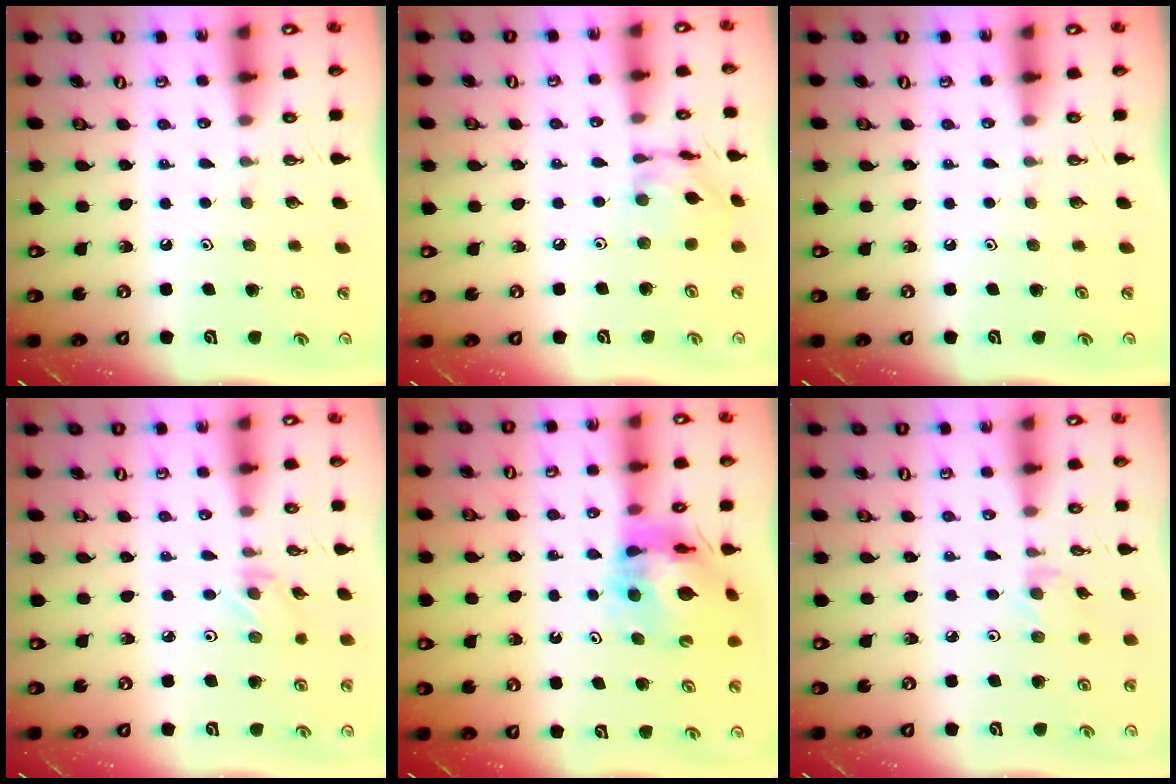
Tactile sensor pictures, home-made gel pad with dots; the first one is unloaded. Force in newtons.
{"total": 8.9, "press": 8.9, "slide": 0.4}
{"total": 0.0}
{"total": 0.9, "press": 0.9, "slide": 0.2}
{"total": 14.4, "press": 14.3, "slide": 1.6}
{"total": 1.9, "press": 1.9, "slide": 0.4}